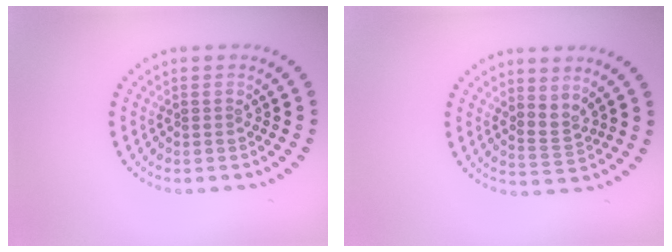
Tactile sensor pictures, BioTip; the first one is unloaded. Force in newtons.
{"total": 2.1, "press": 1.4, "slide": 1.6}